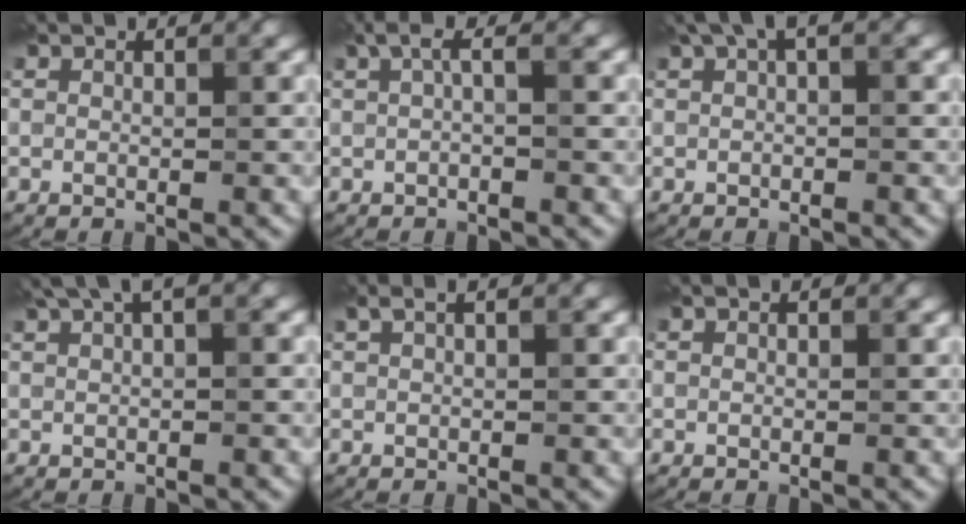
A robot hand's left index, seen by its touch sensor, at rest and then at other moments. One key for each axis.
{"total": 1.7, "fx": 0.3, "fy": 0.3, "fz": 1.7, "tx": -0.033, "ty": 0.004, "tz": 0.002}
{"total": 2.3, "fx": 1.1, "fy": 0.6, "fz": 1.9, "tx": -0.026, "ty": 0.005, "tz": 0.017}
{"total": 3.2, "fx": 2.0, "fy": 0.7, "fz": 2.5, "tx": -0.040, "ty": 0.012, "tz": 0.039}
{"total": 1.1, "fx": 0.6, "fy": 0.2, "fz": 1.0, "tx": -0.021, "ty": 0.007, "tz": 0.010}
{"total": 0.0}